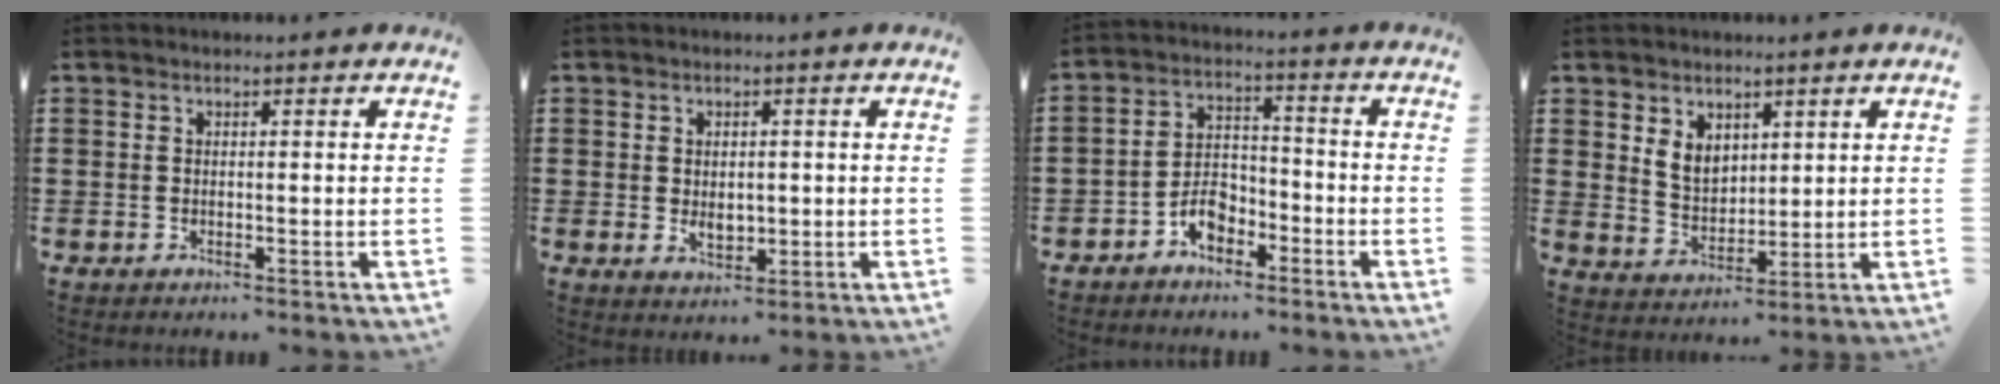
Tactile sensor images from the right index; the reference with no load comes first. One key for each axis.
{"total": 2.8, "fx": 0.0, "fy": 1.9, "fz": 2.1, "tx": -0.034, "ty": 0.003, "tz": -0.002}
{"total": 5.1, "fx": -3.1, "fy": 3.1, "fz": 2.6, "tx": -0.053, "ty": 0.012, "tz": -0.061}
{"total": 4.7, "fx": 2.5, "fy": 3.4, "fz": 2.0, "tx": -0.053, "ty": 0.010, "tz": 0.047}